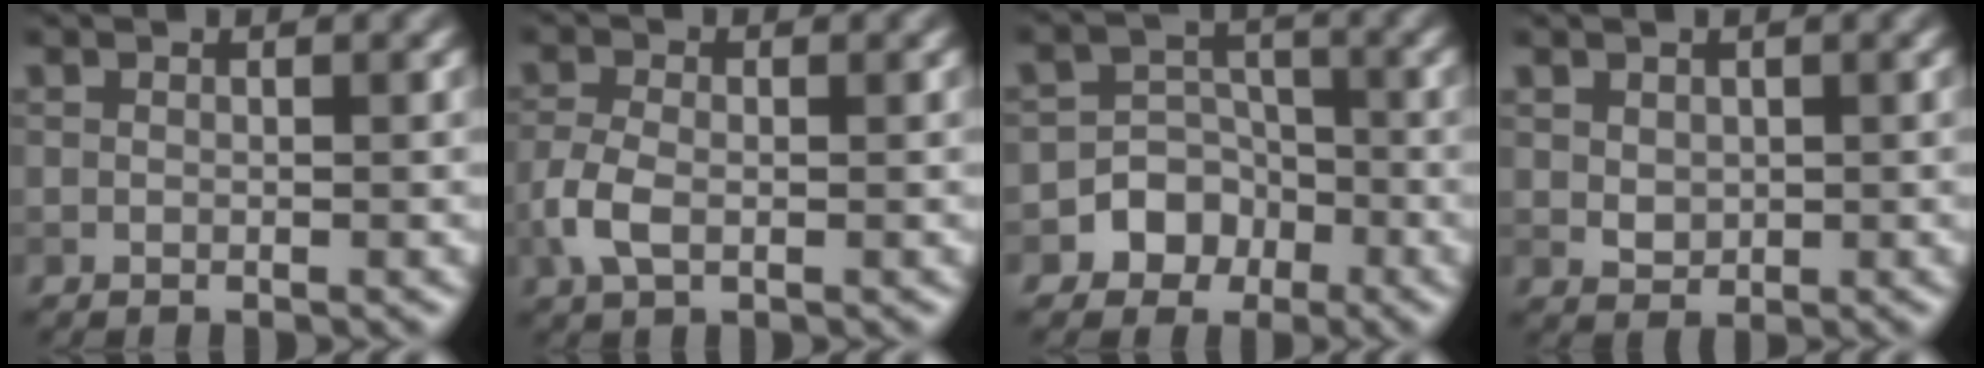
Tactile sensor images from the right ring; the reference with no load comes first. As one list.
[{"total": 2.8, "force": [-0.9, 1.5, 2.2], "torque": [-0.053, -0.002, -0.021]}, {"total": 5.0, "force": [-2.5, 4.2, 0.9], "torque": [0.023, 0.005, -0.064]}, {"total": 1.4, "force": [0.5, 1.2, 0.6], "torque": [-0.013, -0.003, 0.013]}]